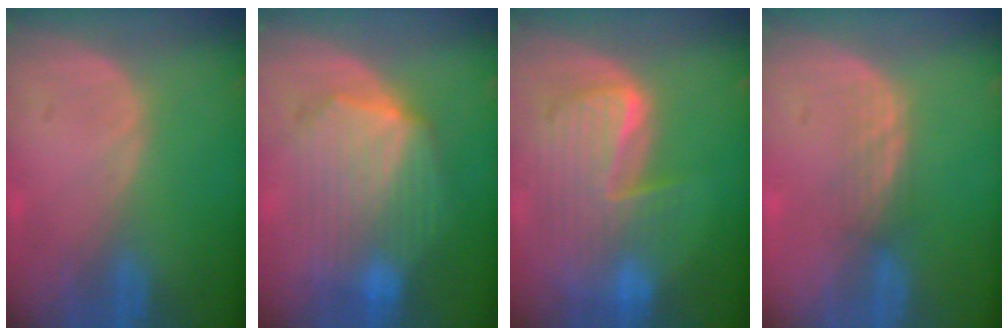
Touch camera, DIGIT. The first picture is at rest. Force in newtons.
{"total": 10.1, "press": 10.0, "slide": 0.9}
{"total": 9.9, "press": 8.5, "slide": 5.1}
{"total": 2.2, "press": 2.2, "slide": 0.4}